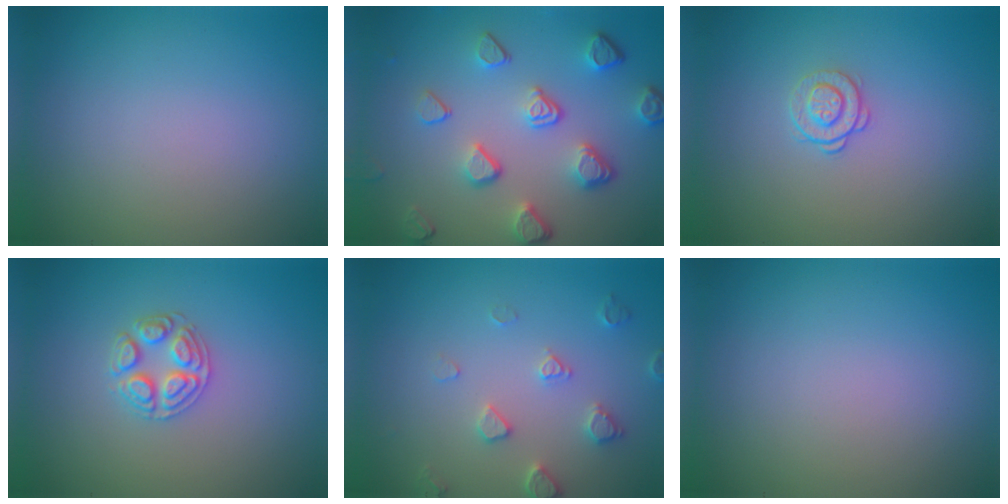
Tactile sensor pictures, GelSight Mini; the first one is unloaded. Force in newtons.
{"total": 5.0, "press": 3.8, "slide": 3.3}
{"total": 1.6, "press": 1.2, "slide": 1.0}
{"total": 2.6, "press": 2.6, "slide": 0.2}
{"total": 2.5, "press": 2.4, "slide": 0.5}
{"total": 0.0}